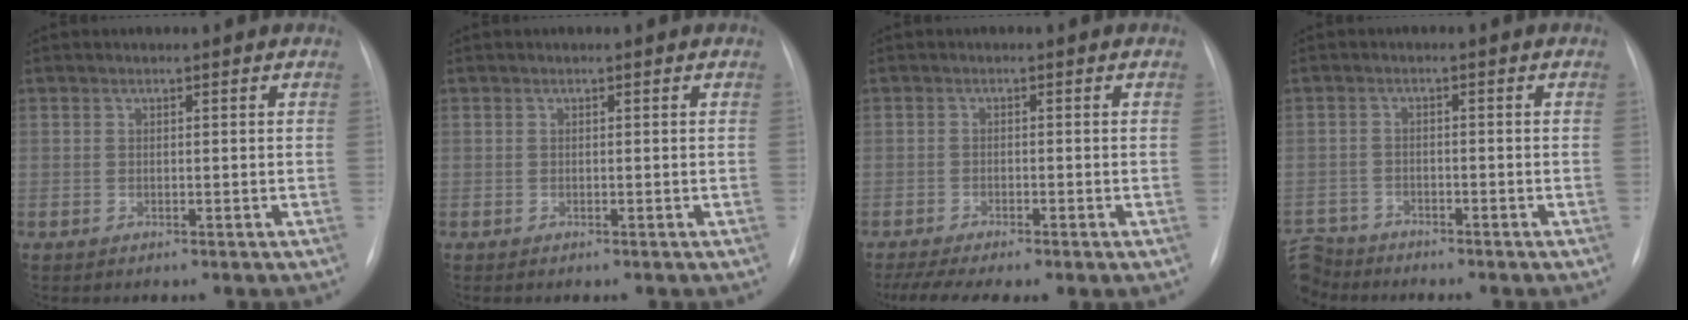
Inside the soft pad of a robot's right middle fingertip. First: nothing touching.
{"total": 0.0}
{"total": 6.6, "force": [-4.9, 1.1, 4.4], "torque": [-0.071, -0.007, -0.078]}
{"total": 5.9, "force": [-5.6, 2.1, -0.3], "torque": [0.005, -0.002, -0.107]}